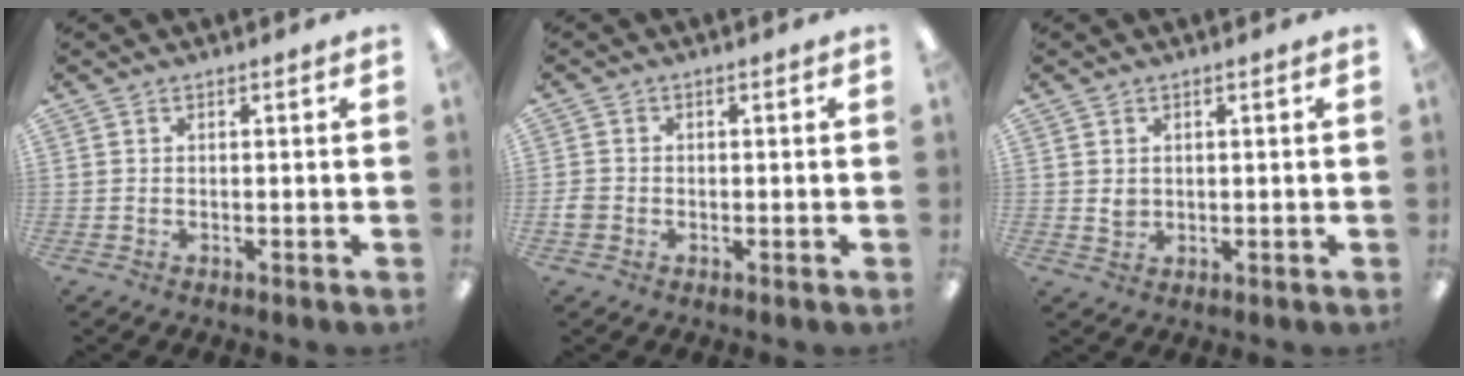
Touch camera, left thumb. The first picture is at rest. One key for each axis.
{"total": 2.5, "fx": -0.6, "fy": 2.1, "fz": 1.1, "tx": -0.016, "ty": 0.006, "tz": -0.012}
{"total": 2.0, "fx": 0.7, "fy": 1.8, "fz": 0.6, "tx": -0.006, "ty": 0.000, "tz": 0.011}